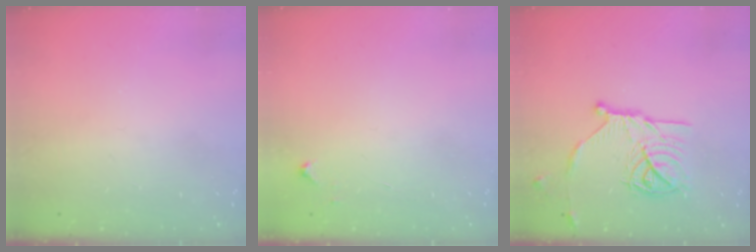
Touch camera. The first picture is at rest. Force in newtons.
{"total": 3.3, "press": 3.2, "slide": 0.4}
{"total": 17.0, "press": 17.0, "slide": 1.0}